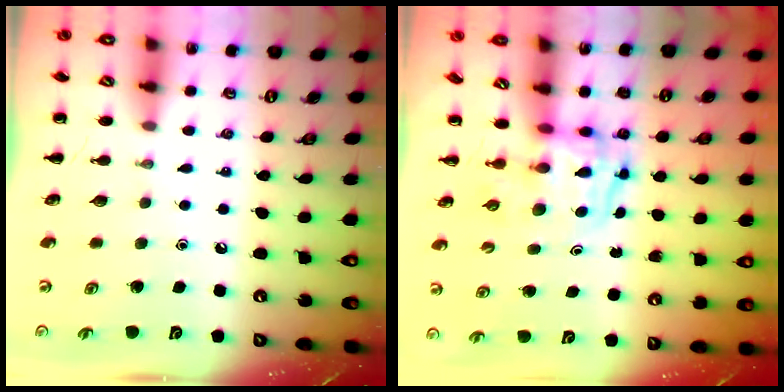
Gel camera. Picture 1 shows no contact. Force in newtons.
{"total": 3.3, "press": 3.3, "slide": 0.6}